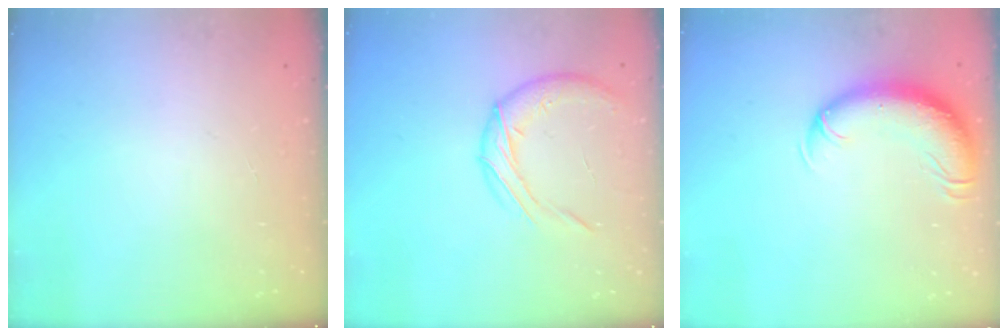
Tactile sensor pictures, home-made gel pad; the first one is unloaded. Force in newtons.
{"total": 10.8, "press": 10.8, "slide": 0.4}
{"total": 10.6, "press": 10.3, "slide": 2.5}